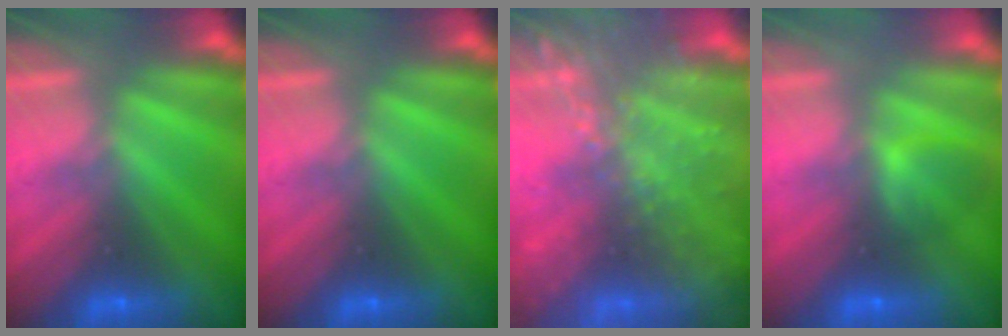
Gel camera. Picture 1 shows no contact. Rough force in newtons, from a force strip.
{"total": 0.0}
{"total": 6.4}
{"total": 2.1}